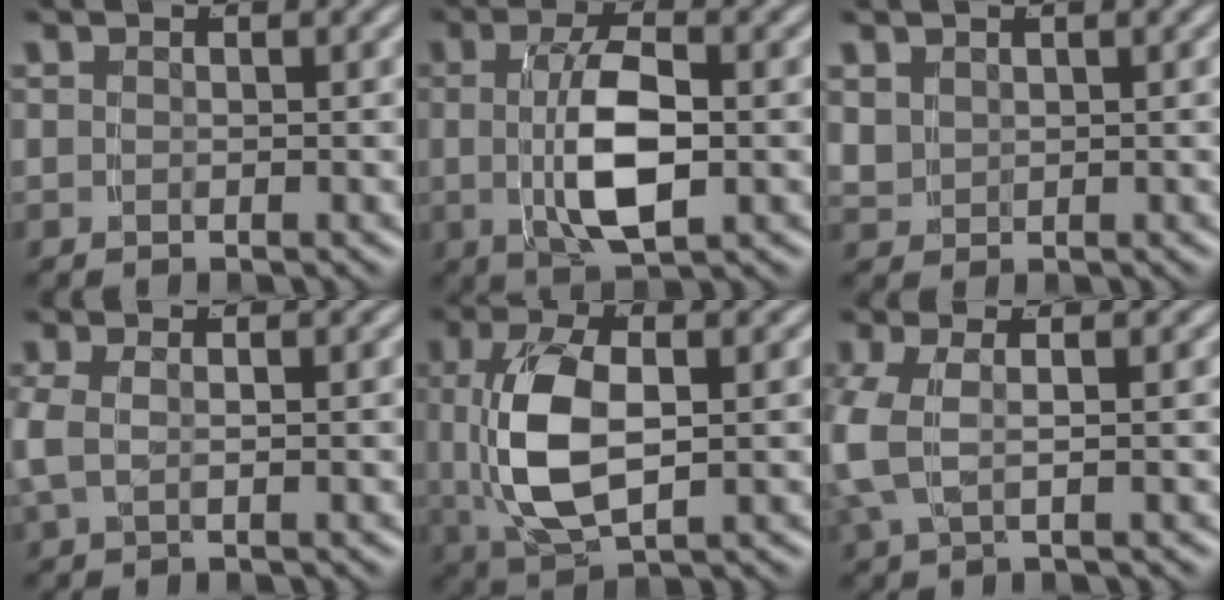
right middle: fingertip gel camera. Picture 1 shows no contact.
{"total": 6.3, "force": [-0.3, 2.3, 5.9], "torque": [-0.103, -0.006, 0.000]}
{"total": 2.0, "force": [0.9, 1.6, 0.7], "torque": [-0.027, -0.006, 0.027]}
{"total": 2.1, "force": [0.1, 0.9, 1.9], "torque": [-0.051, 0.001, 0.006]}
{"total": 7.1, "force": [0.2, 3.6, 6.1], "torque": [-0.150, -0.009, 0.019]}
{"total": 3.7, "force": [-0.1, 2.0, 3.1], "torque": [-0.086, -0.003, 0.002]}